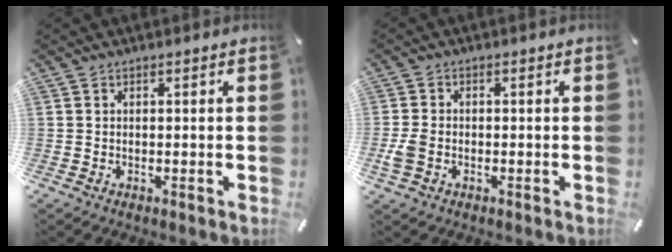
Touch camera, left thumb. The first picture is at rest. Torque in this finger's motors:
{"motor_torque": [0.35, 0.21, 0.41, 0.24, 0.16]}